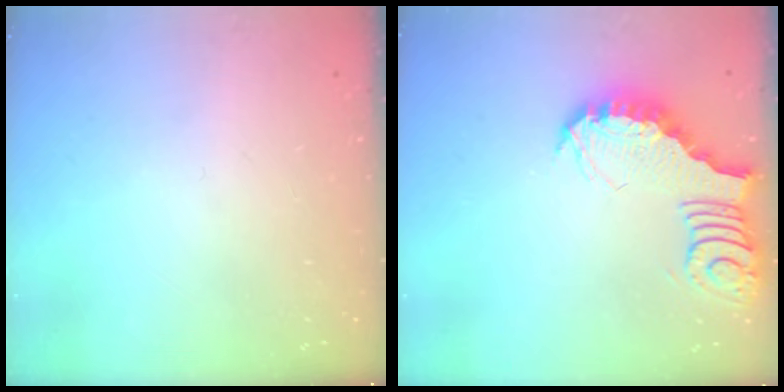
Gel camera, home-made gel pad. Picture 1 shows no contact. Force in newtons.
{"total": 3.8, "press": 3.7, "slide": 0.4}